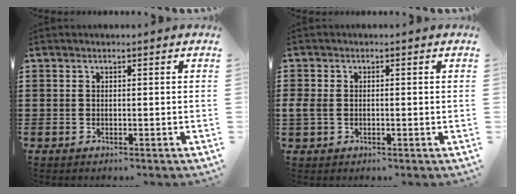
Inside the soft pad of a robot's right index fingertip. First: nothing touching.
{"total": 1.6, "force": [-0.4, 1.1, 1.1], "torque": [-0.032, -0.002, -0.012]}